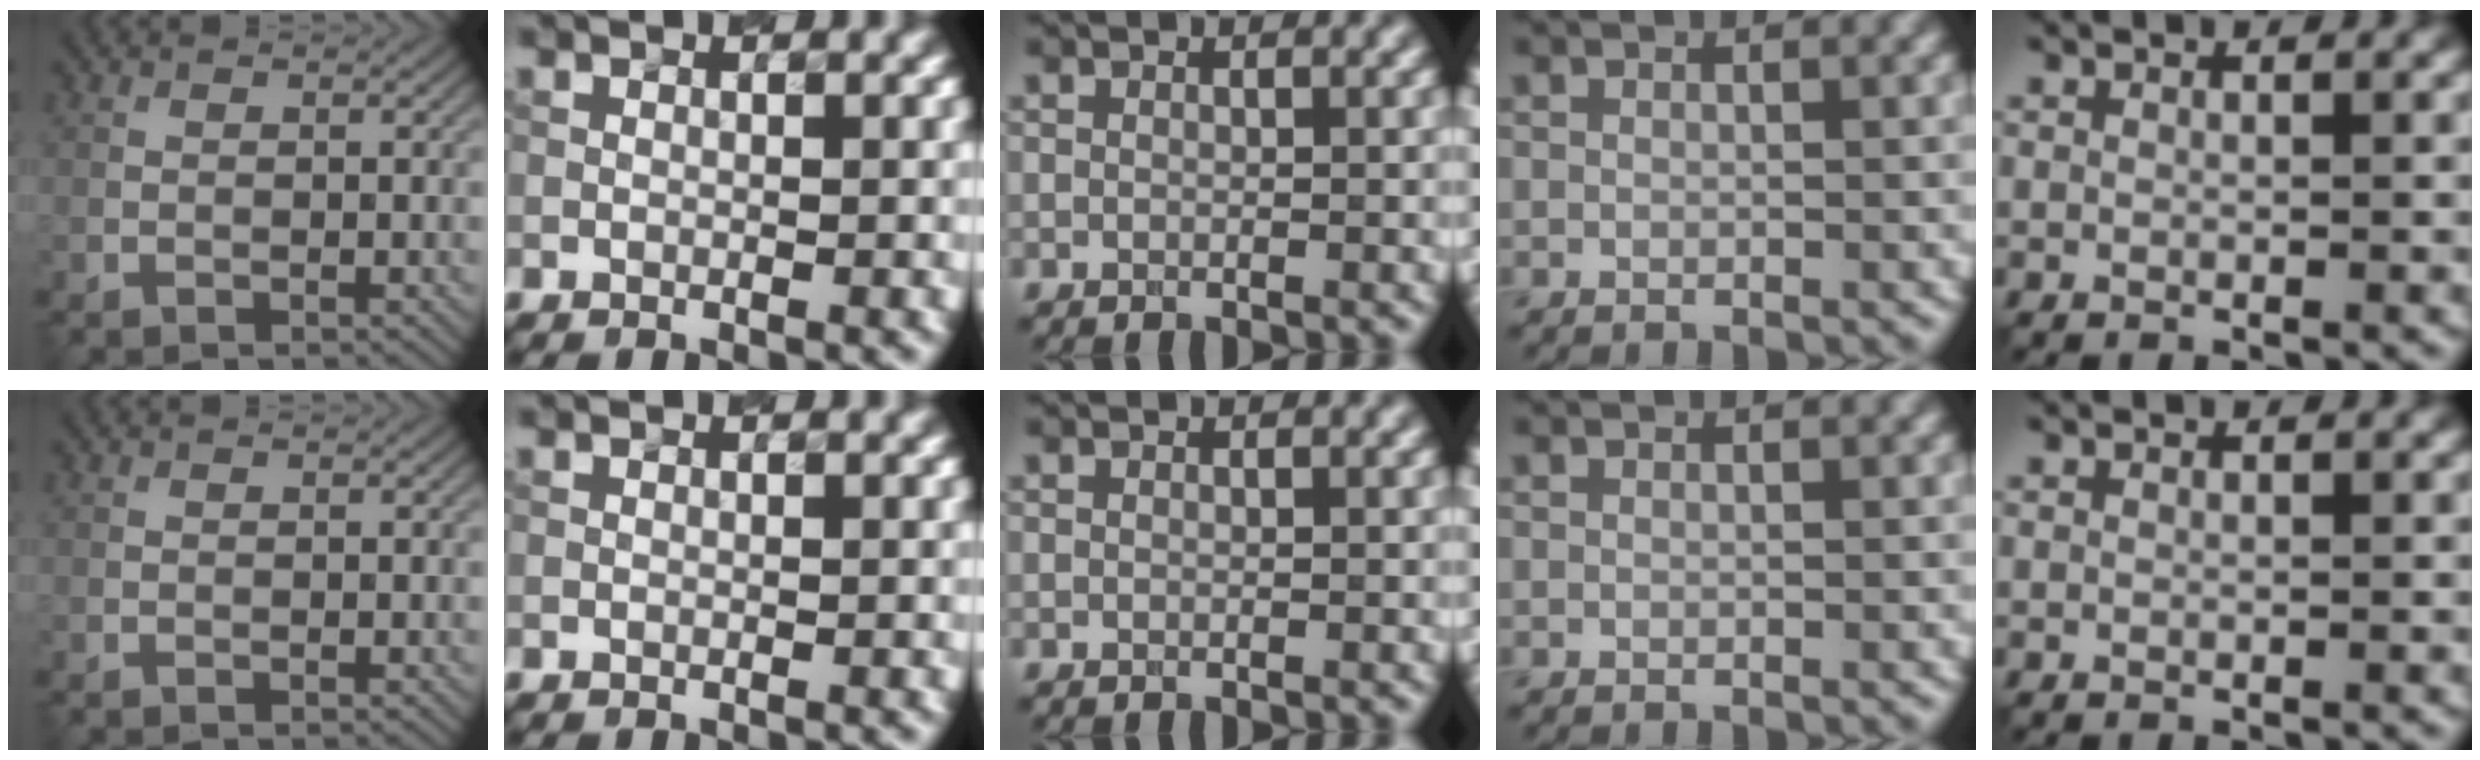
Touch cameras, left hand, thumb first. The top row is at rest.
{}